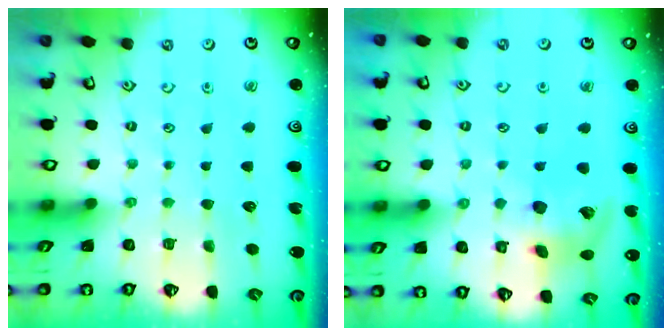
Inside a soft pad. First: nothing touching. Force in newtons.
{"total": 12.1, "press": 11.9, "slide": 1.8}